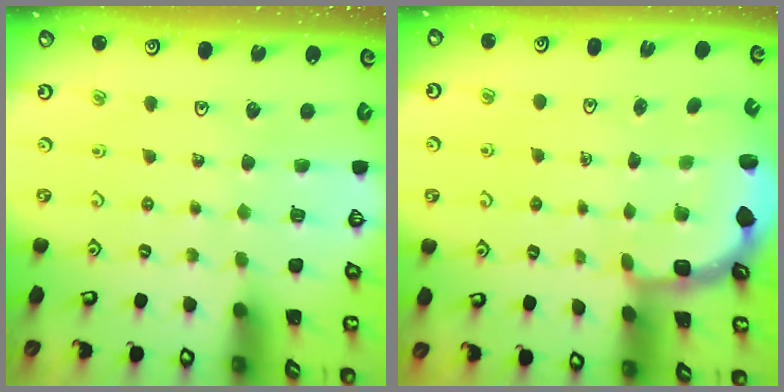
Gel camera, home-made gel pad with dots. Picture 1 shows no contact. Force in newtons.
{"total": 3.0, "press": 2.1, "slide": 2.2}